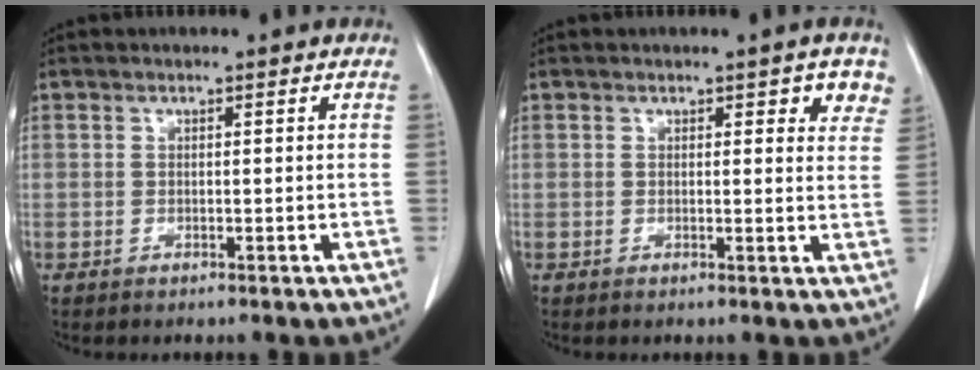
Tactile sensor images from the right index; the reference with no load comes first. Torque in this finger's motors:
{"motor_torque": [0.01, 0.20, 0.04, 0.00]}